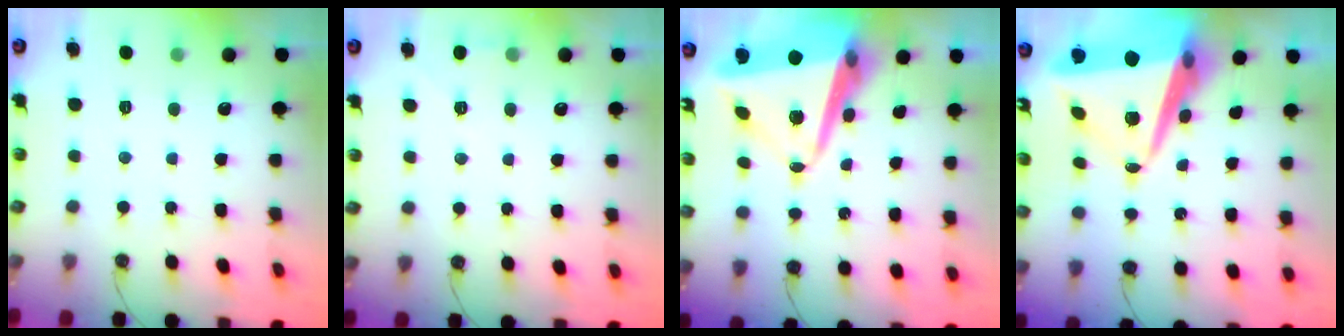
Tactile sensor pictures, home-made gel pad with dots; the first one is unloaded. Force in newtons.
{"total": 2.5, "press": 2.4, "slide": 0.7}
{"total": 14.6, "press": 14.5, "slide": 2.0}
{"total": 14.8, "press": 14.5, "slide": 3.0}